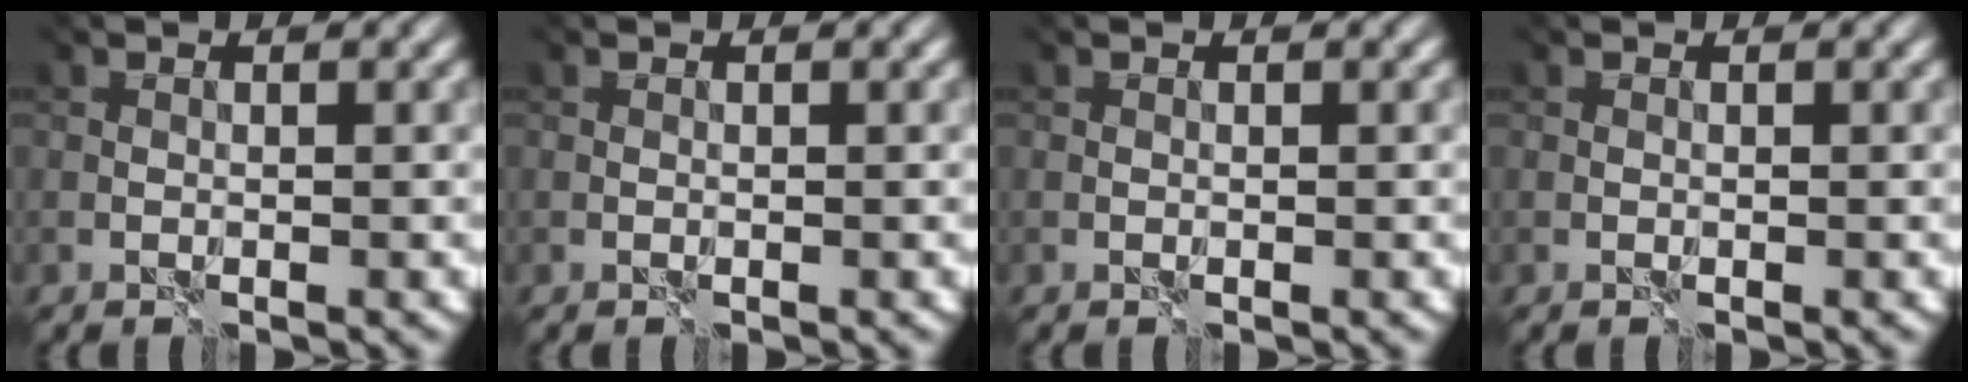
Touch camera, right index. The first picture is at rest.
{"total": 0.0}
{"total": 0.0}
{"total": 0.0}